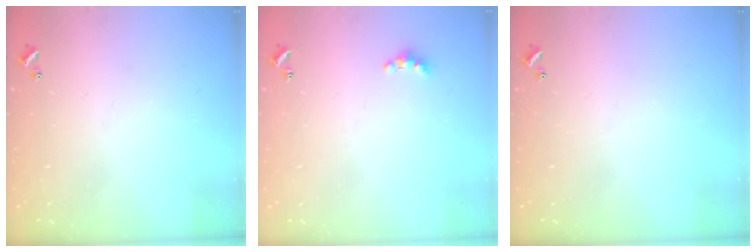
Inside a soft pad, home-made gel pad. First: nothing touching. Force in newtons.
{"total": 2.8, "press": 2.8, "slide": 0.6}
{"total": 0.0}